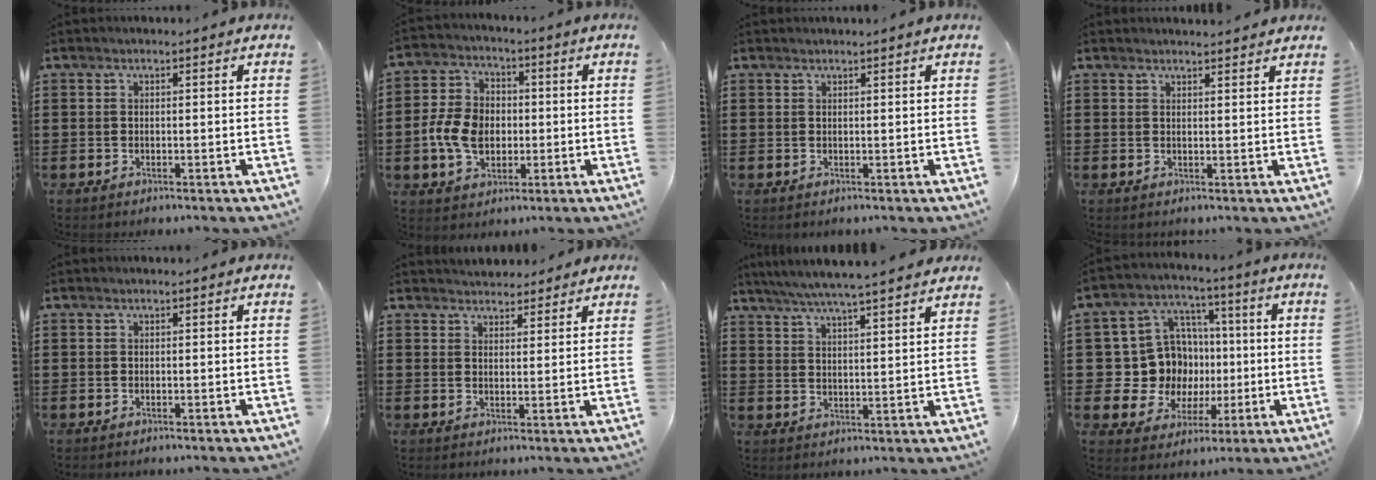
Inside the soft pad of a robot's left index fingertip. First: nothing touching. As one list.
[{"total": 7.6, "force": [-1.3, 5.8, 4.6], "torque": [-0.118, 0.008, -0.029]}, {"total": 0.6, "force": [0.5, -0.1, 0.3], "torque": [-0.005, -0.002, 0.011]}, {"total": 1.6, "force": [1.6, 0.0, 0.2], "torque": [-0.008, 0.002, 0.032]}, {"total": 0.0}, {"total": 3.1, "force": [3.0, 0.9, 0.1], "torque": [-0.003, -0.005, 0.054]}, {"total": 5.5, "force": [5.0, -0.4, 2.3], "torque": [-0.062, -0.024, 0.086]}, {"total": 12.1, "force": [0.6, 11.5, 3.7], "torque": [-0.113, 0.002, 0.027]}]